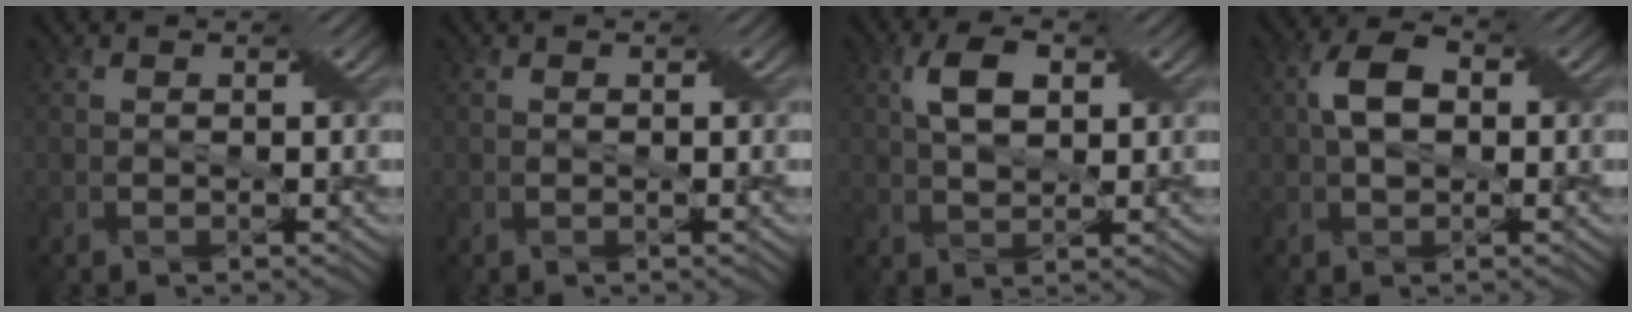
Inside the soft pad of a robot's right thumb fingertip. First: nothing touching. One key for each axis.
{"total": 0.0}
{"total": 4.8, "fx": 1.8, "fy": 2.2, "fz": 3.9, "tx": -0.075, "ty": 0.009, "tz": 0.032}
{"total": 5.4, "fx": 0.6, "fy": 3.1, "fz": 4.3, "tx": -0.087, "ty": 0.011, "tz": 0.003}